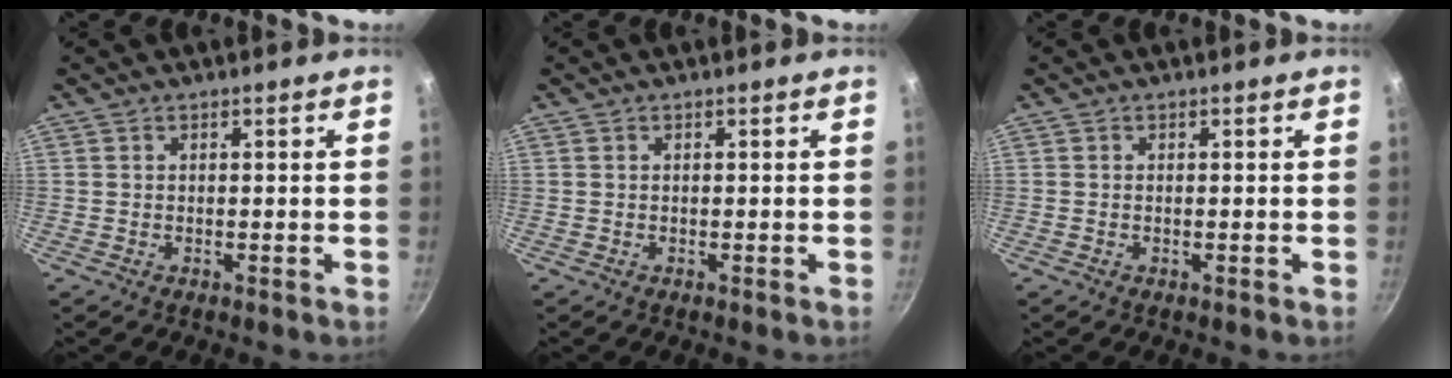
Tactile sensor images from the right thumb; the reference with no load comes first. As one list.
[{"total": 0.0}, {"total": 0.0}]